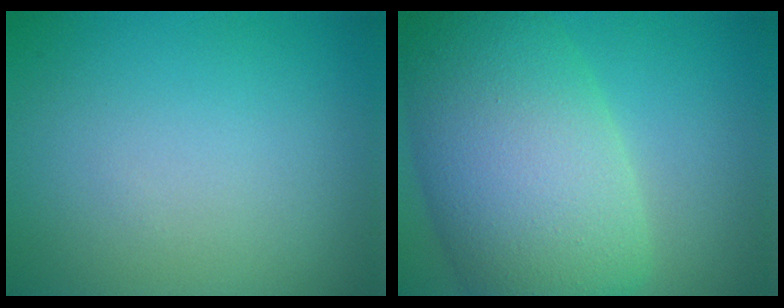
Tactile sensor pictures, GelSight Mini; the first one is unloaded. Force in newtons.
{"total": 12.3, "press": 12.3, "slide": 0.6}